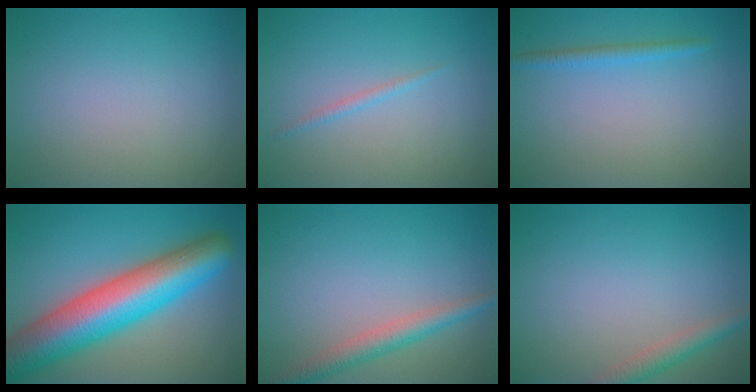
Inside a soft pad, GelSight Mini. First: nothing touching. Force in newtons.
{"total": 0.8, "press": 0.8, "slide": 0.1}
{"total": 1.5, "press": 1.5, "slide": 0.1}
{"total": 12.1, "press": 12.1, "slide": 0.4}
{"total": 2.9, "press": 2.9, "slide": 0.2}
{"total": 2.2, "press": 2.2, "slide": 0.1}